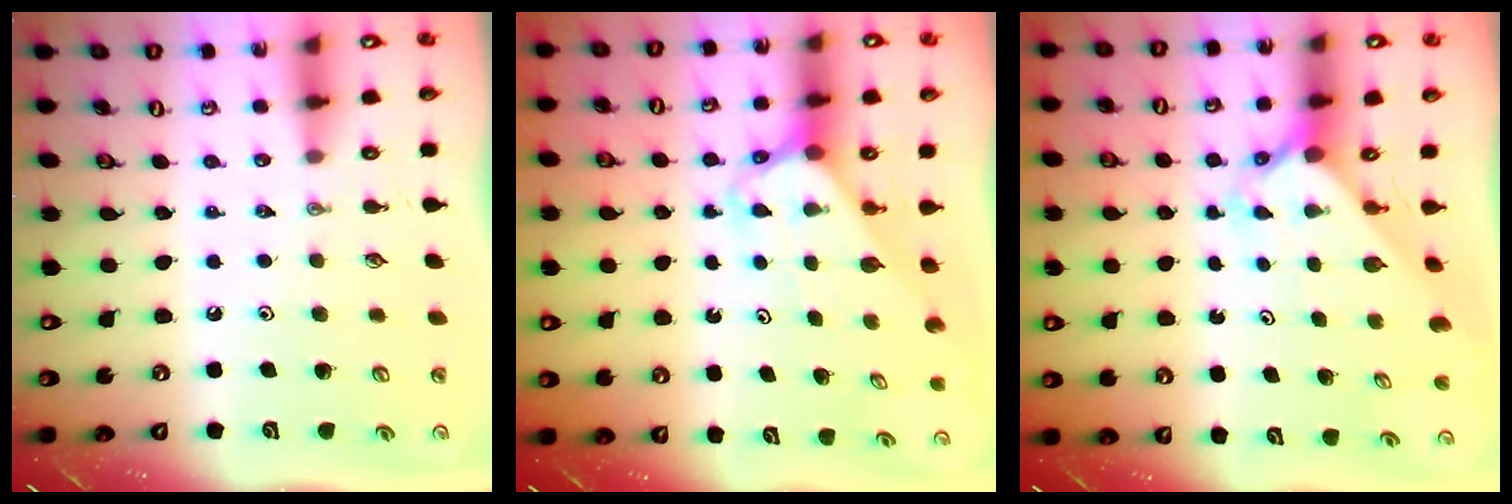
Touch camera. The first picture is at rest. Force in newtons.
{"total": 2.6, "press": 2.6, "slide": 0.2}
{"total": 2.5, "press": 2.5, "slide": 0.3}